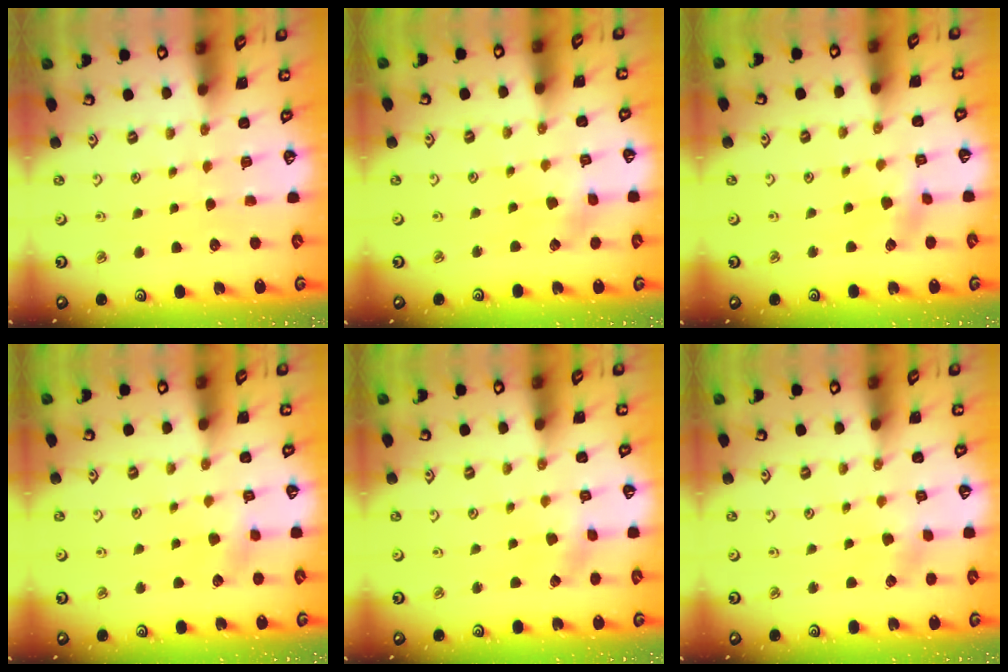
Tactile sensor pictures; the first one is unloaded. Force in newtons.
{"total": 2.9, "press": 2.9, "slide": 0.1}
{"total": 3.5, "press": 3.5, "slide": 0.4}
{"total": 3.6, "press": 3.6, "slide": 0.4}
{"total": 2.3, "press": 2.3, "slide": 0.3}
{"total": 2.4, "press": 2.4, "slide": 0.3}